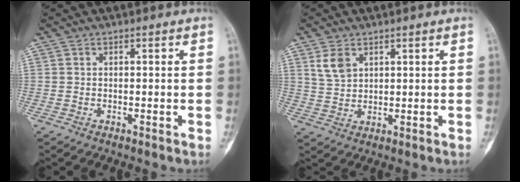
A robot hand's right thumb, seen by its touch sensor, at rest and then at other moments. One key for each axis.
{"total": 4.6, "fx": 2.3, "fy": 3.0, "fz": 2.6, "tx": -0.044, "ty": -0.007, "tz": 0.053}